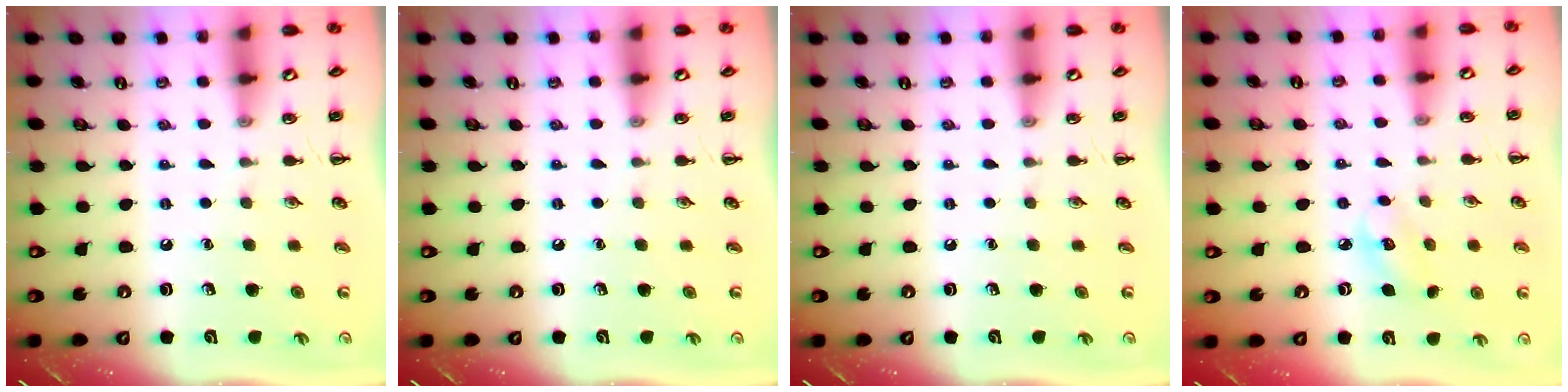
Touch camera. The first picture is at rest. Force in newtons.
{"total": 0.0}
{"total": 0.0}
{"total": 4.0, "press": 3.9, "slide": 0.7}